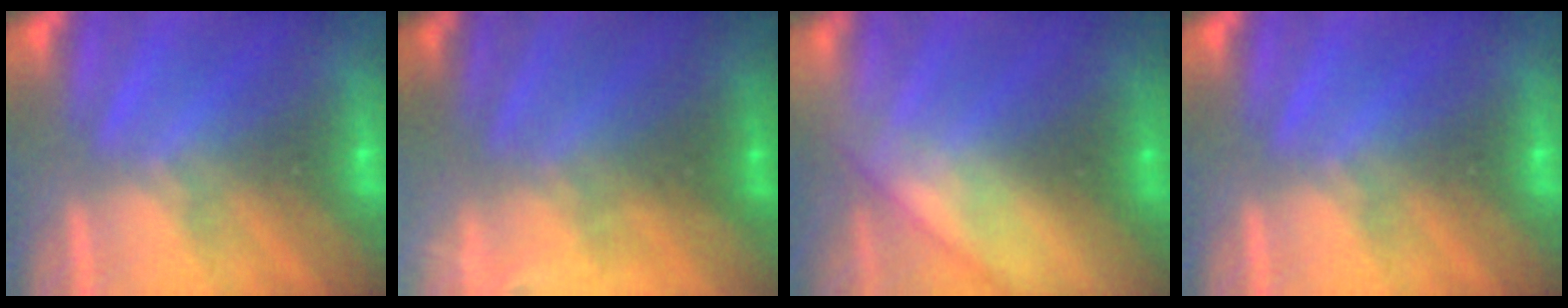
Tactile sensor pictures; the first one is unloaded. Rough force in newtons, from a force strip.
{"total": 2.9}
{"total": 2.9}
{"total": 0.0}